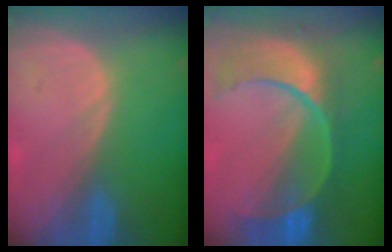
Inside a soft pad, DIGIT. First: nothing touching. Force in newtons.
{"total": 11.2, "press": 9.4, "slide": 6.1}